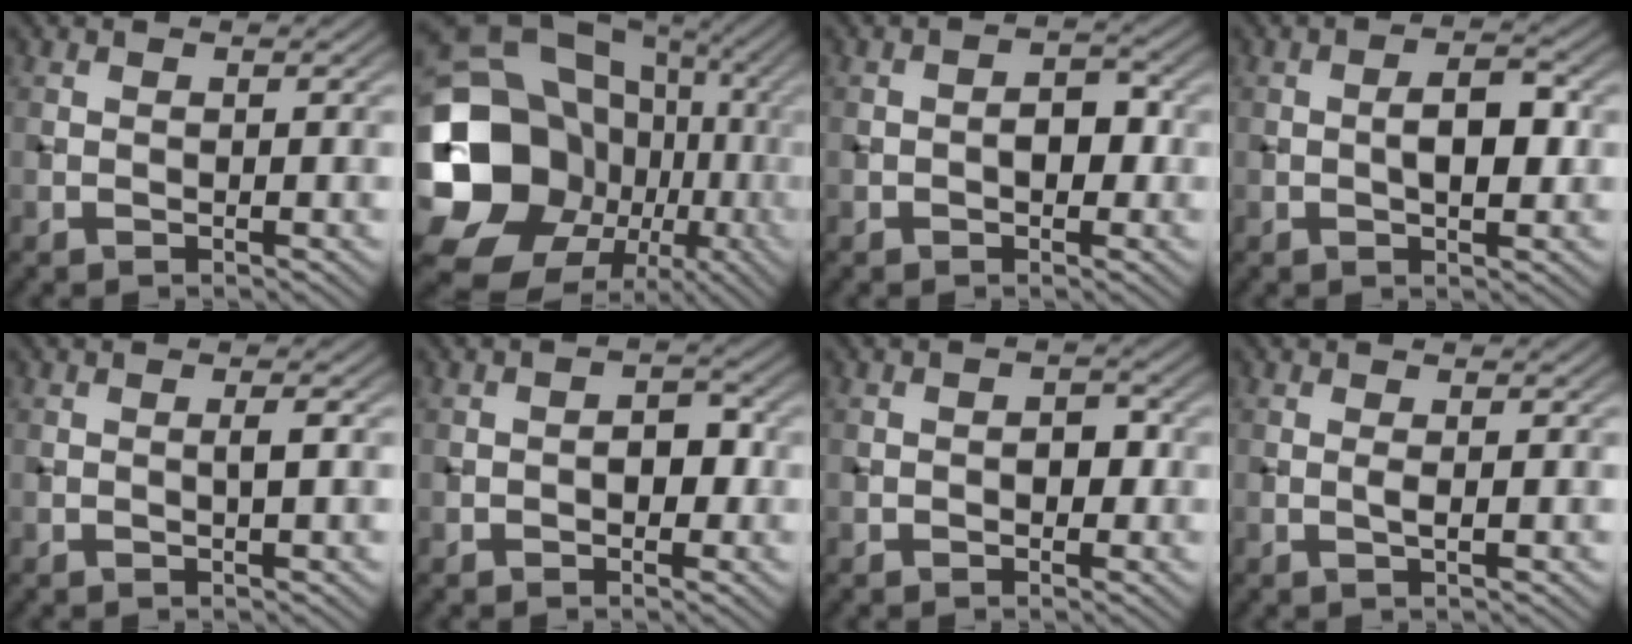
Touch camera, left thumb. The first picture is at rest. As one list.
[{"total": 21.9, "force": [-3.9, 18.6, 11.0], "torque": [-0.257, -0.047, -0.072]}, {"total": 2.7, "force": [-0.5, 1.7, 2.0], "torque": [-0.029, 0.001, -0.012]}, {"total": 4.0, "force": [-0.1, 1.7, 3.6], "torque": [-0.057, 0.005, -0.005]}, {"total": 1.0, "force": [0.1, 0.0, 1.0], "torque": [-0.020, 0.003, 0.000]}, {"total": 2.5, "force": [-0.5, 1.7, 1.8], "torque": [-0.026, 0.000, -0.012]}, {"total": 1.8, "force": [-0.3, 1.3, 1.3], "torque": [-0.019, -0.001, -0.008]}, {"total": 1.0, "force": [0.1, 0.0, 1.0], "torque": [-0.021, 0.000, -0.001]}]